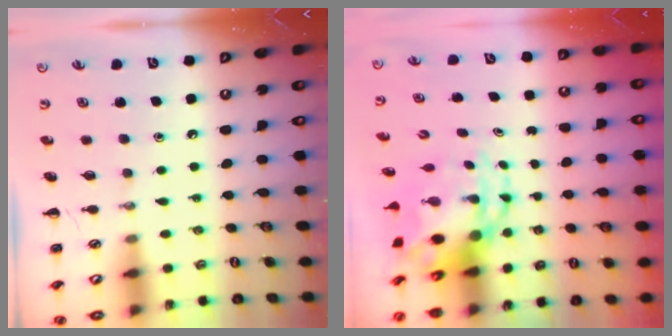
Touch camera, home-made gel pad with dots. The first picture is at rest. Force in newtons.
{"total": 6.0, "press": 5.8, "slide": 1.6}